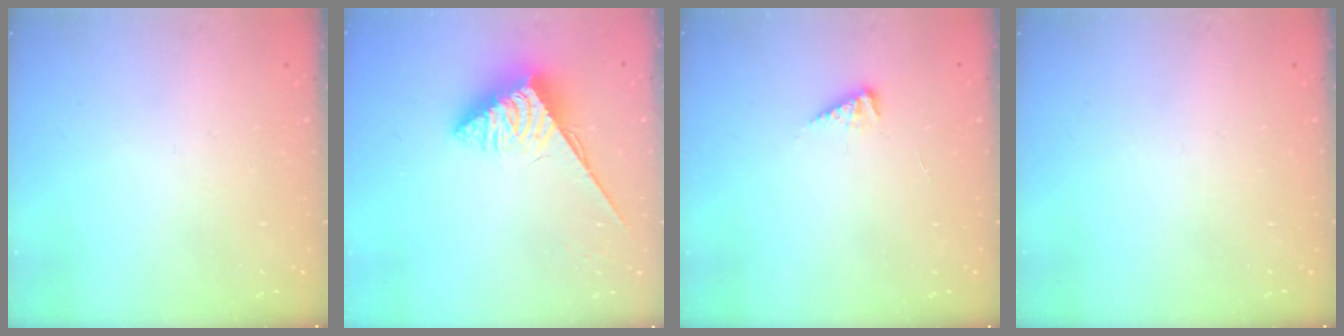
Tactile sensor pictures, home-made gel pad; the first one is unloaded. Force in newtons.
{"total": 5.6, "press": 5.5, "slide": 0.5}
{"total": 3.2, "press": 3.2, "slide": 0.3}
{"total": 0.0}